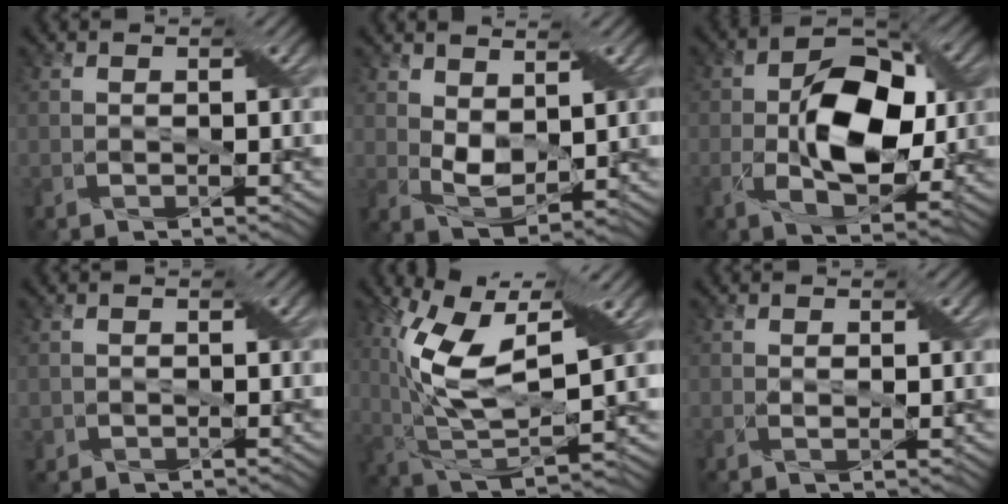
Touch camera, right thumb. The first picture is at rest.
{"total": 5.0, "force": [2.6, 2.9, 3.2], "torque": [-0.073, -0.007, 0.053]}
{"total": 12.0, "force": [-0.2, 6.6, 10.0], "torque": [-0.175, 0.000, -0.007]}
{"total": 0.9, "force": [-0.4, 0.8, -0.1], "torque": [0.002, -0.006, -0.010]}
{"total": 14.3, "force": [4.6, 5.8, 12.2], "torque": [-0.255, 0.000, 0.087]}
{"total": 1.0, "force": [0.3, 0.7, 0.7], "torque": [-0.010, -0.002, 0.004]}